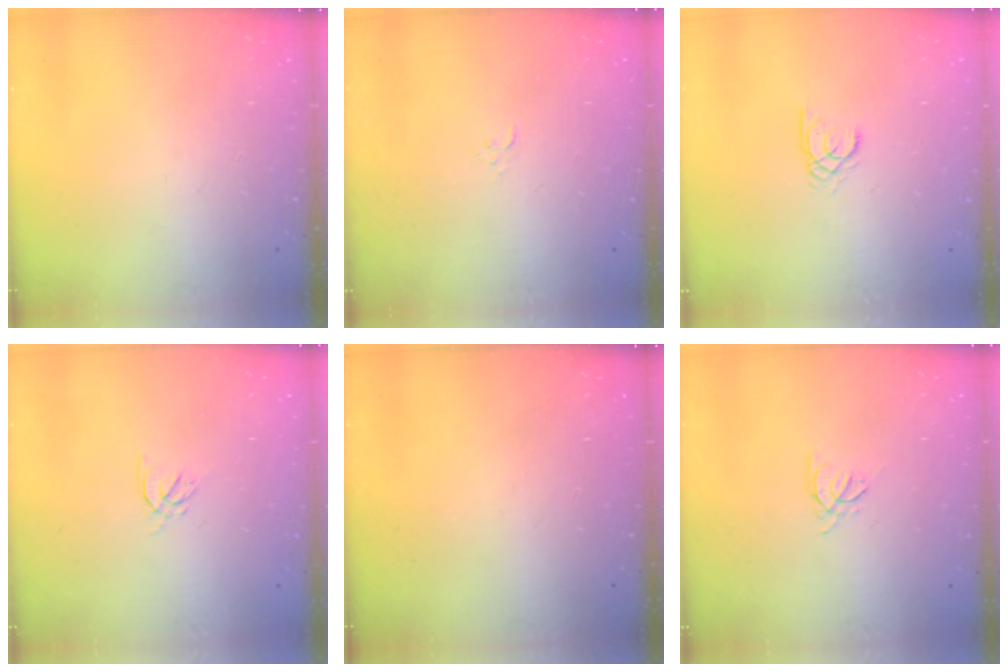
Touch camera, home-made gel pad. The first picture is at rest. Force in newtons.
{"total": 2.4, "press": 2.4, "slide": 0.3}
{"total": 2.0, "press": 2.0, "slide": 0.2}
{"total": 2.1, "press": 2.0, "slide": 0.6}
{"total": 0.0}
{"total": 1.2, "press": 1.1, "slide": 0.4}